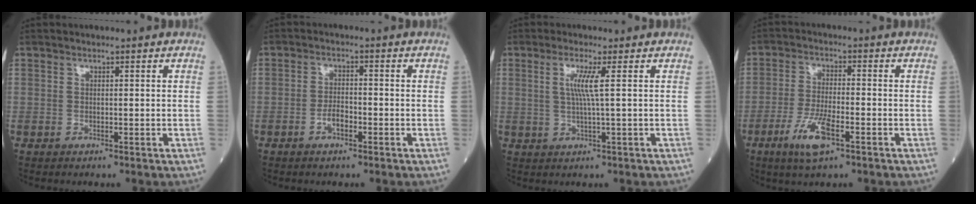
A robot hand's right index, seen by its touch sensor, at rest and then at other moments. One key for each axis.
{"total": 2.6, "fx": -1.3, "fy": 1.1, "fz": 2.0, "tx": -0.034, "ty": 0.004, "tz": -0.025}
{"total": 3.7, "fx": 0.8, "fy": -0.8, "fz": 3.5, "tx": -0.073, "ty": -0.001, "tz": 0.013}
{"total": 7.0, "fx": -3.5, "fy": 1.4, "fz": 5.9, "tx": -0.120, "ty": -0.011, "tz": -0.063}